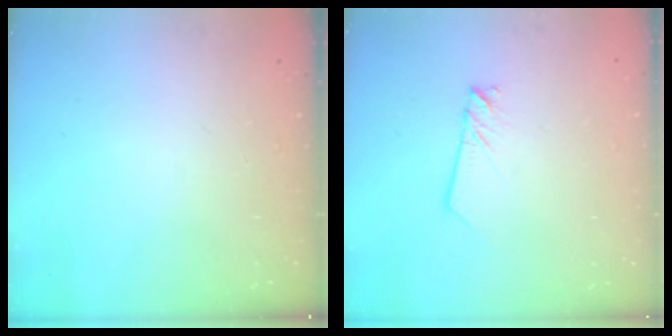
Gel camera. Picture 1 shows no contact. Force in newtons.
{"total": 1.9, "press": 1.9, "slide": 0.2}